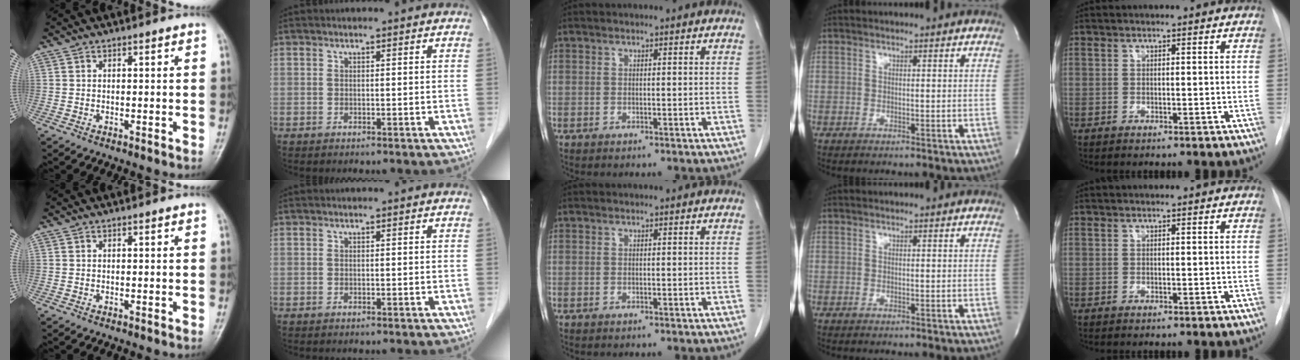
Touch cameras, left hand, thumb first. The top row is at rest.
{}